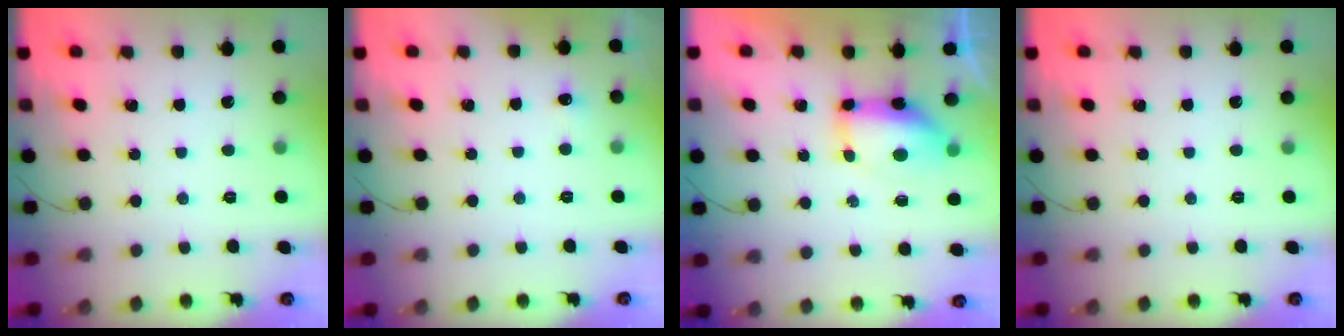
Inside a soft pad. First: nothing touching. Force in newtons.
{"total": 3.4, "press": 3.3, "slide": 0.9}
{"total": 8.2, "press": 8.1, "slide": 1.2}
{"total": 0.0}